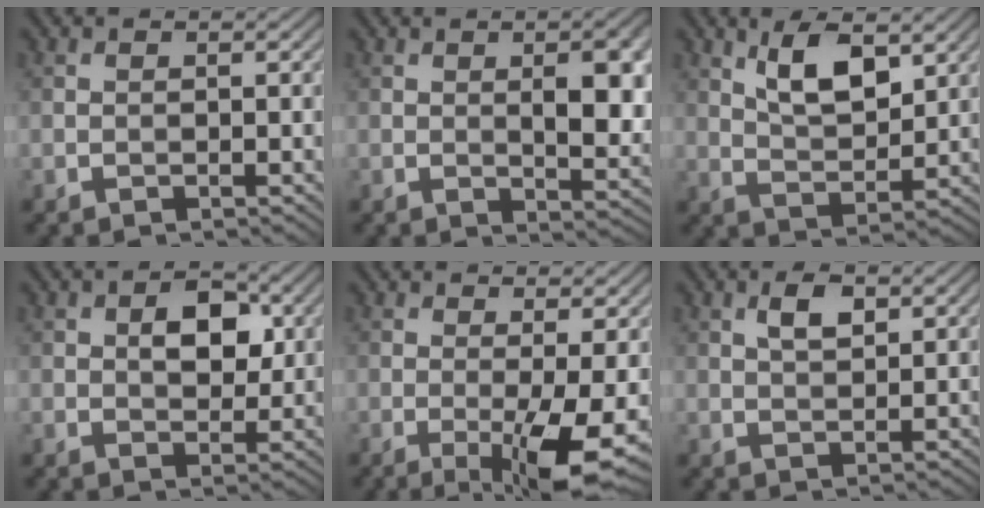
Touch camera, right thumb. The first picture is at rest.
{"total": 7.8, "force": [1.2, 3.4, 7.0], "torque": [-0.101, 0.000, 0.024]}
{"total": 6.8, "force": [3.5, 2.9, 5.1], "torque": [-0.101, -0.006, 0.066]}
{"total": 5.2, "force": [1.1, 3.2, 3.9], "torque": [-0.060, 0.001, 0.012]}
{"total": 8.4, "force": [-2.1, 1.6, 7.9], "torque": [-0.126, -0.004, -0.025]}
{"total": 3.0, "force": [1.4, 1.4, 2.3], "torque": [-0.047, 0.002, 0.026]}